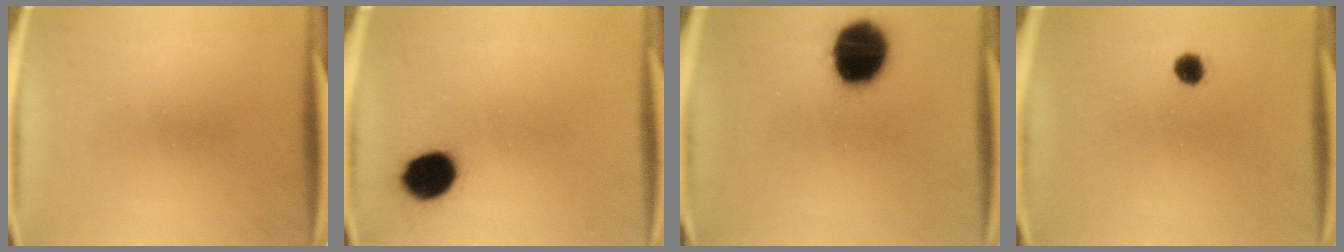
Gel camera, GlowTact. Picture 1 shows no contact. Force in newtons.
{"total": 9.9}
{"total": 18.1}
{"total": 2.4}